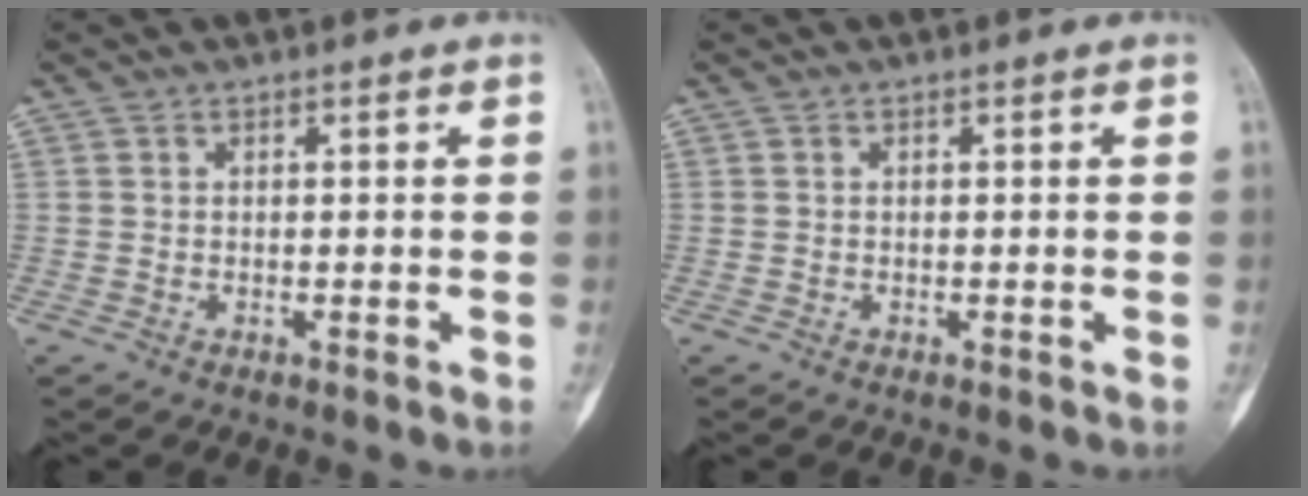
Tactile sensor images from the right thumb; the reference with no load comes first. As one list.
[{"total": 0.0}]